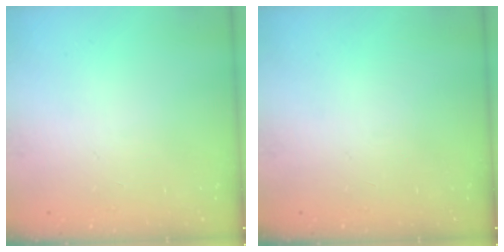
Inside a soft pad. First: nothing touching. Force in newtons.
{"total": 0.0}